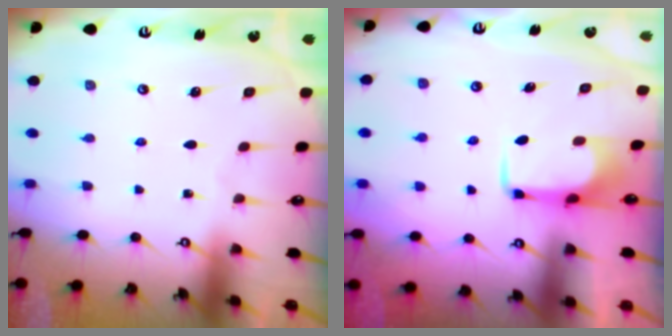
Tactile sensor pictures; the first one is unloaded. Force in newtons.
{"total": 2.1, "press": 2.1, "slide": 0.4}